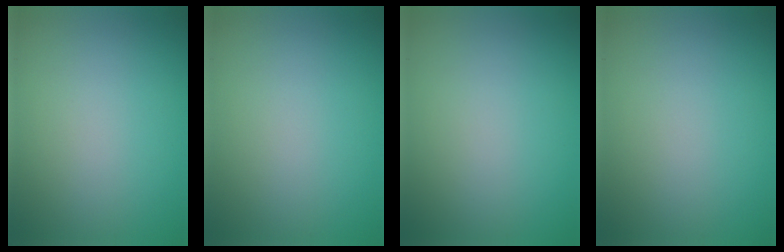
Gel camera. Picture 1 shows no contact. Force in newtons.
{"total": 0.0}
{"total": 0.0}
{"total": 0.0}